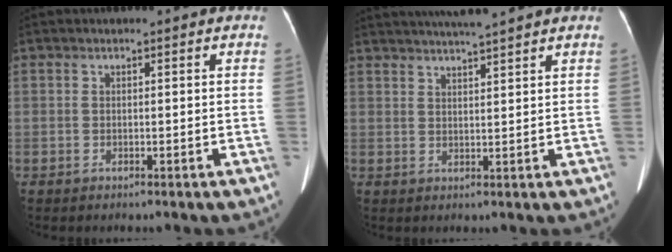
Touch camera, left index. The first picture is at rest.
{"total": 7.7, "force": [6.9, -0.6, 3.4], "torque": [-0.060, 0.020, 0.098]}